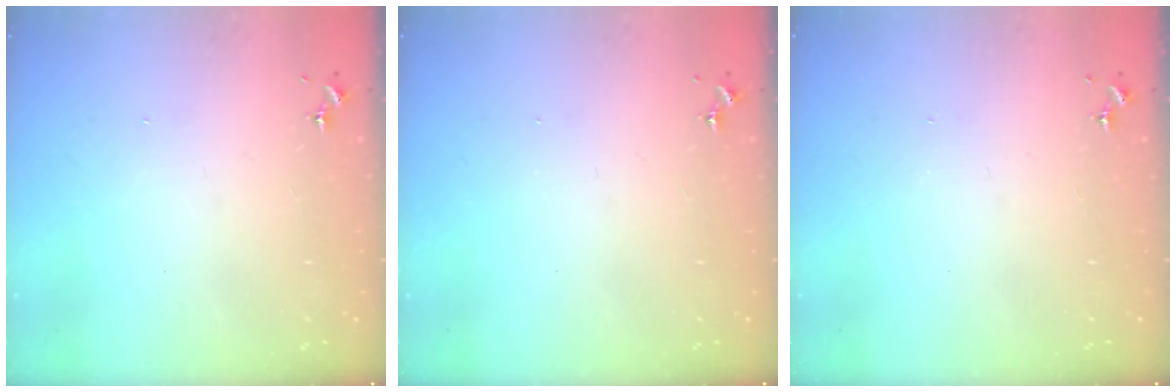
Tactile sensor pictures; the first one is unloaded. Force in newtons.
{"total": 0.0}
{"total": 0.0}